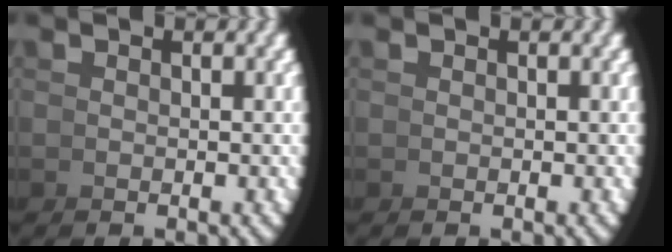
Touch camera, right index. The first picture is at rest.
{"total": 0.0}